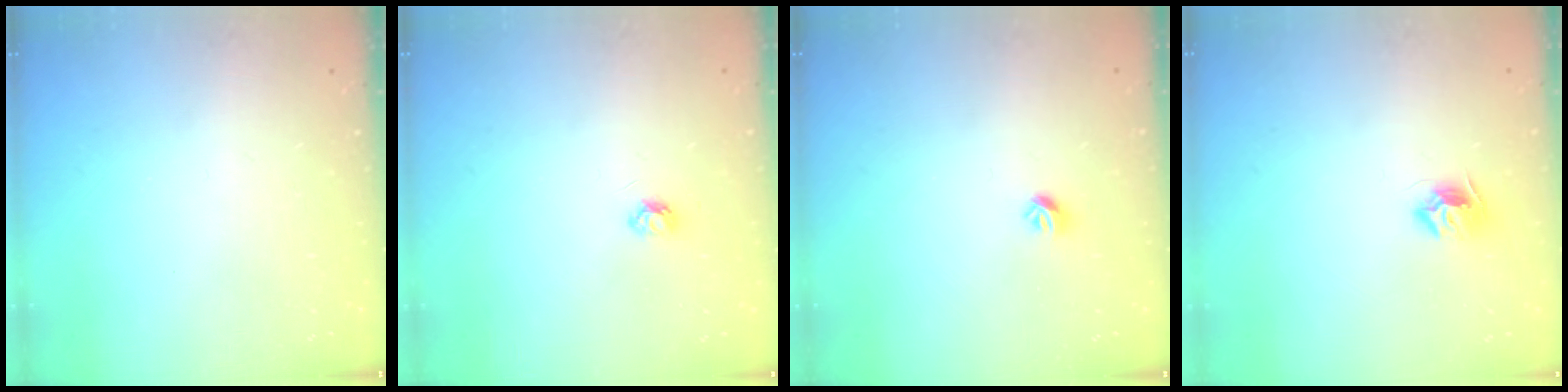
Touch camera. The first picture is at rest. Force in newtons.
{"total": 4.2, "press": 4.2, "slide": 0.6}
{"total": 5.7, "press": 5.6, "slide": 0.8}
{"total": 8.1, "press": 8.1, "slide": 0.2}